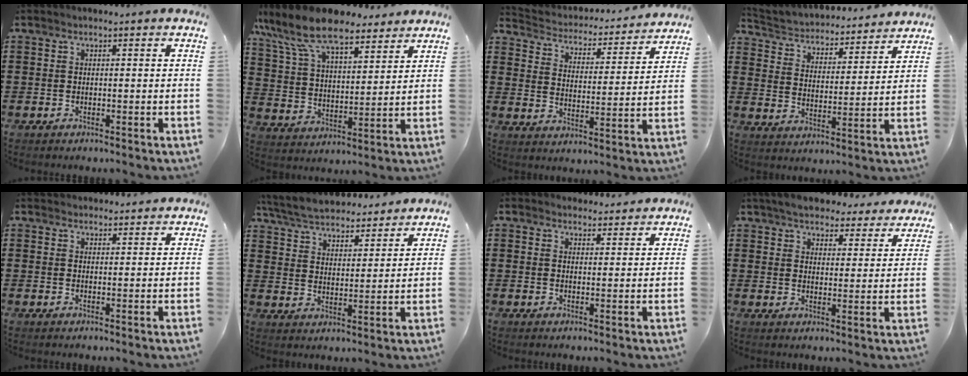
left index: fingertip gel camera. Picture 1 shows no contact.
{"total": 11.6, "force": [9.5, 3.6, 5.6], "torque": [-0.147, -0.032, 0.171]}
{"total": 3.2, "force": [3.2, 0.5, 0.0], "torque": [-0.023, -0.029, 0.046]}
{"total": 3.5, "force": [3.5, 0.6, 0.0], "torque": [-0.024, -0.031, 0.052]}
{"total": 2.6, "force": [2.6, 0.5, -0.3], "torque": [-0.002, -0.004, 0.050]}
{"total": 5.5, "force": [5.4, 0.8, 1.1], "torque": [-0.049, -0.030, 0.093]}
{"total": 3.1, "force": [2.9, 0.9, 0.0], "torque": [-0.008, -0.004, 0.056]}
{"total": 5.2, "force": [5.0, 0.9, 1.0], "torque": [-0.043, -0.020, 0.090]}